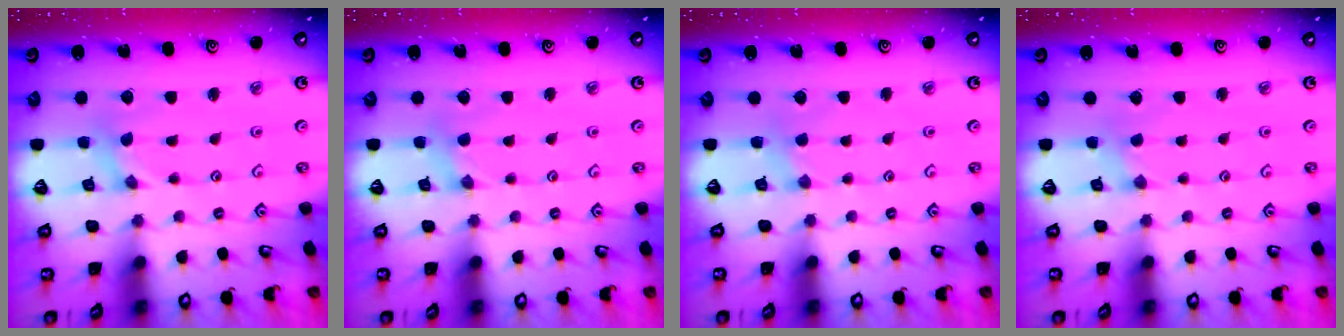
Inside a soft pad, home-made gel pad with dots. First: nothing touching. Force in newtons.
{"total": 1.3, "press": 1.2, "slide": 0.3}
{"total": 2.2, "press": 2.1, "slide": 0.4}
{"total": 0.0}